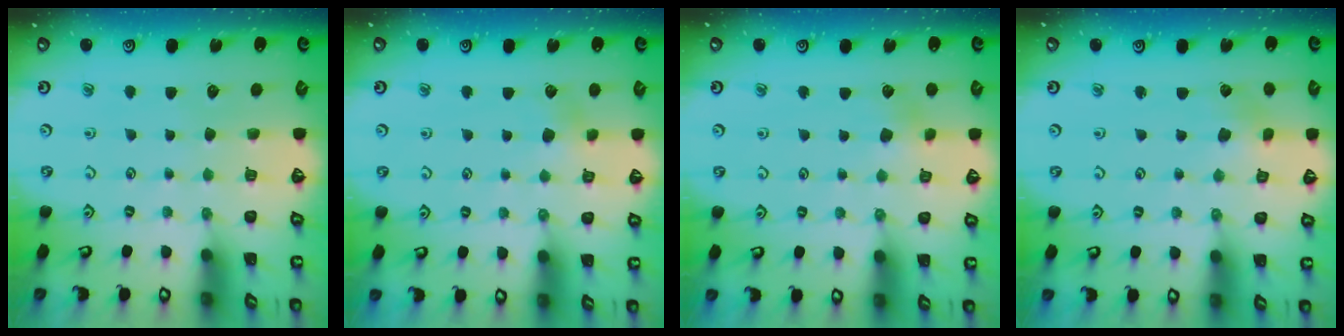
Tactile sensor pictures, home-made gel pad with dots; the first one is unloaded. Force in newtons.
{"total": 3.6, "press": 3.6, "slide": 0.7}
{"total": 3.9, "press": 3.8, "slide": 0.4}
{"total": 2.3, "press": 2.3, "slide": 0.4}